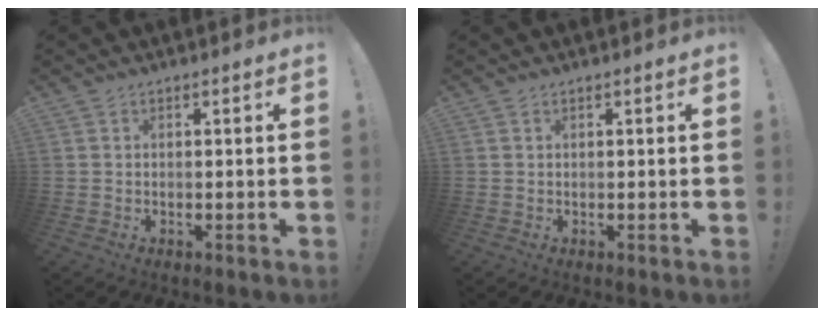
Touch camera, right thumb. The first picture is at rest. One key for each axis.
{"total": 0.0}